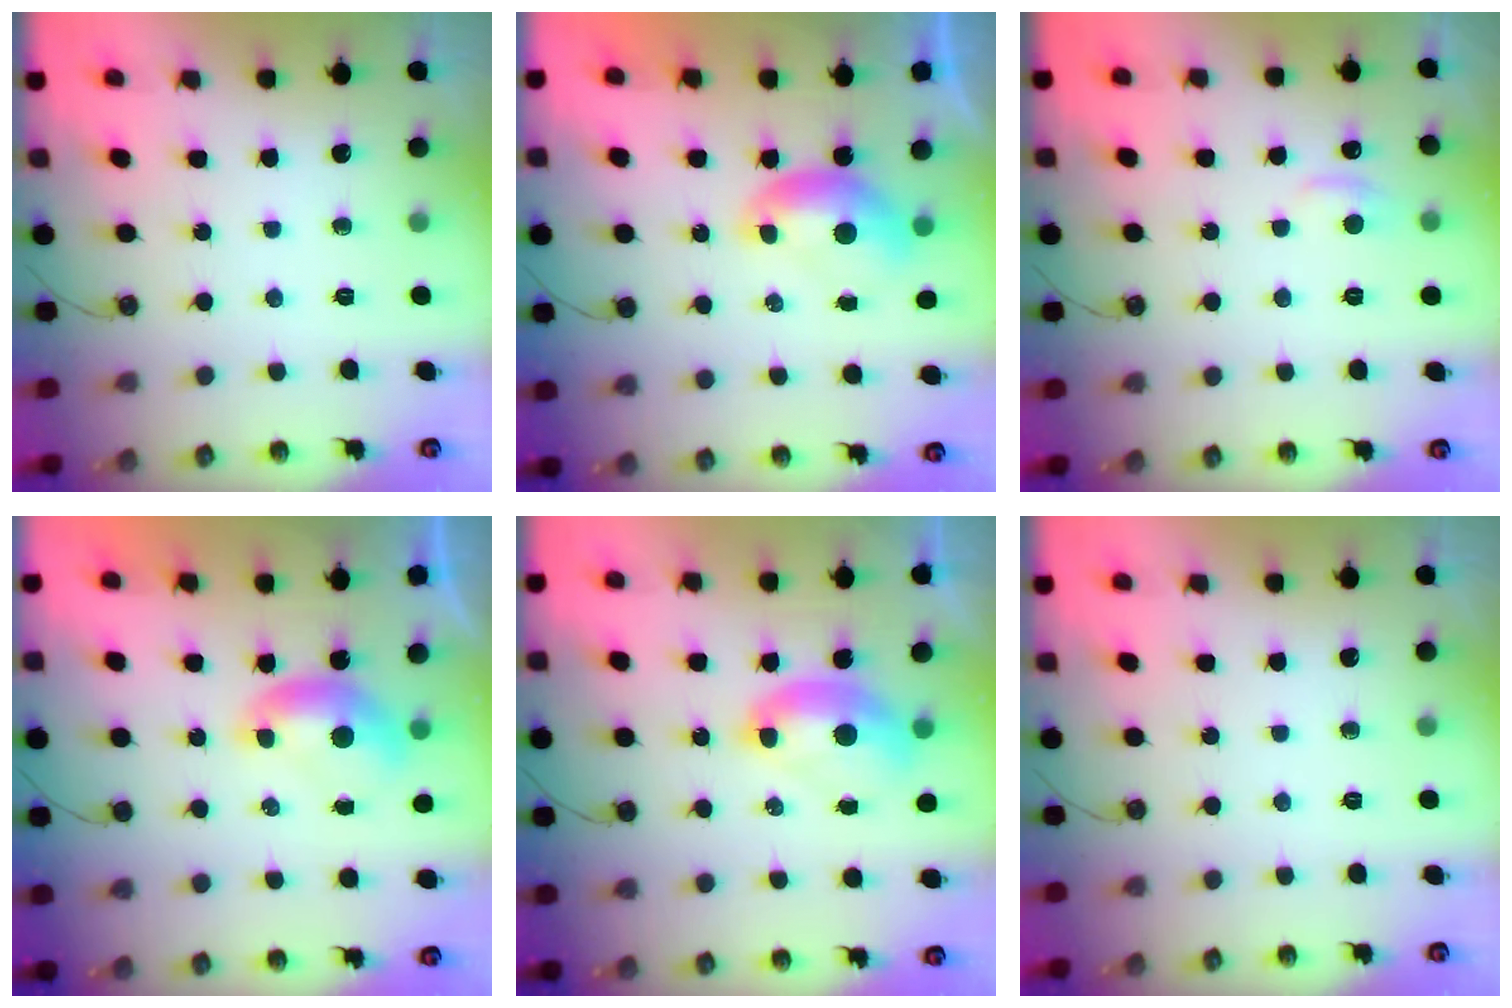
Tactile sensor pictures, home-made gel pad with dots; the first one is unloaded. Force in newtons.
{"total": 0.0}
{"total": 0.8, "press": 0.1, "slide": 0.8}
{"total": 0.0}
{"total": 2.5, "press": 2.5, "slide": 0.6}
{"total": 0.0}